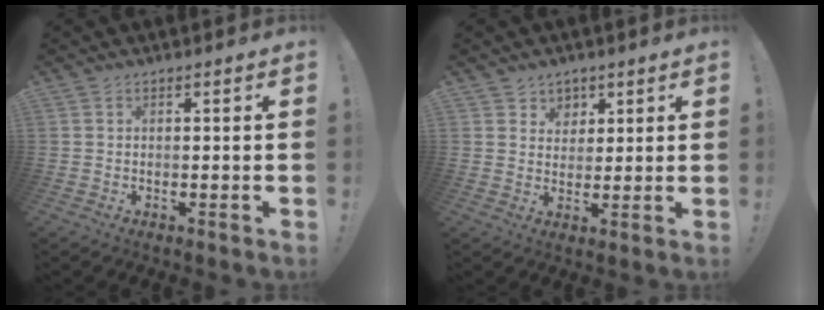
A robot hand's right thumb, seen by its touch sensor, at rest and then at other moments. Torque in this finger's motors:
{"motor_torque": [-0.05, 0.43, 0.31, 0.12, -0.02]}